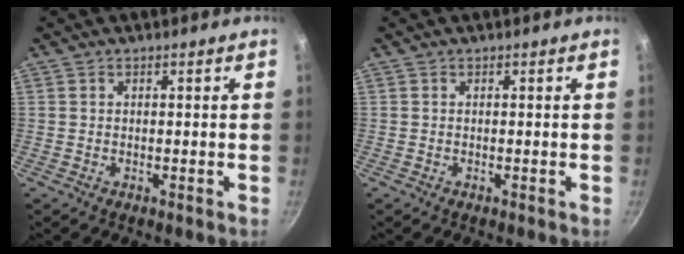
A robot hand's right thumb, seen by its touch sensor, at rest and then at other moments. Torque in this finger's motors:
{"motor_torque": [-0.17, 0.33, 0.15, 0.35, 0.05]}